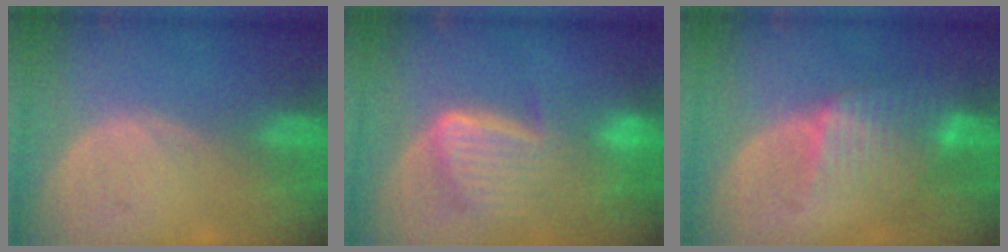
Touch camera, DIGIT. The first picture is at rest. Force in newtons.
{"total": 9.7, "press": 8.2, "slide": 5.3}
{"total": 6.4, "press": 6.1, "slide": 2.1}